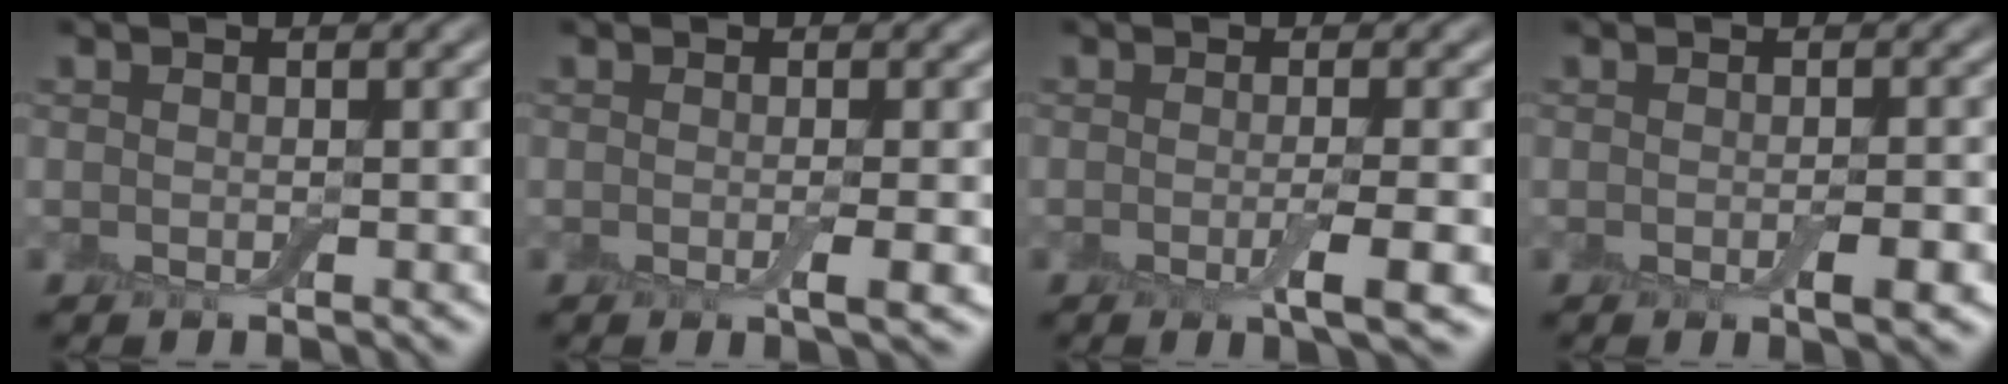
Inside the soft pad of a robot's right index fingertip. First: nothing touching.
{"total": 1.7, "force": [-0.2, 0.3, 1.6], "torque": [-0.025, -0.005, -0.006]}
{"total": 3.3, "force": [-0.8, 0.6, 3.2], "torque": [-0.049, -0.006, -0.016]}
{"total": 2.2, "force": [-0.7, 0.4, 2.0], "torque": [-0.029, -0.003, -0.010]}